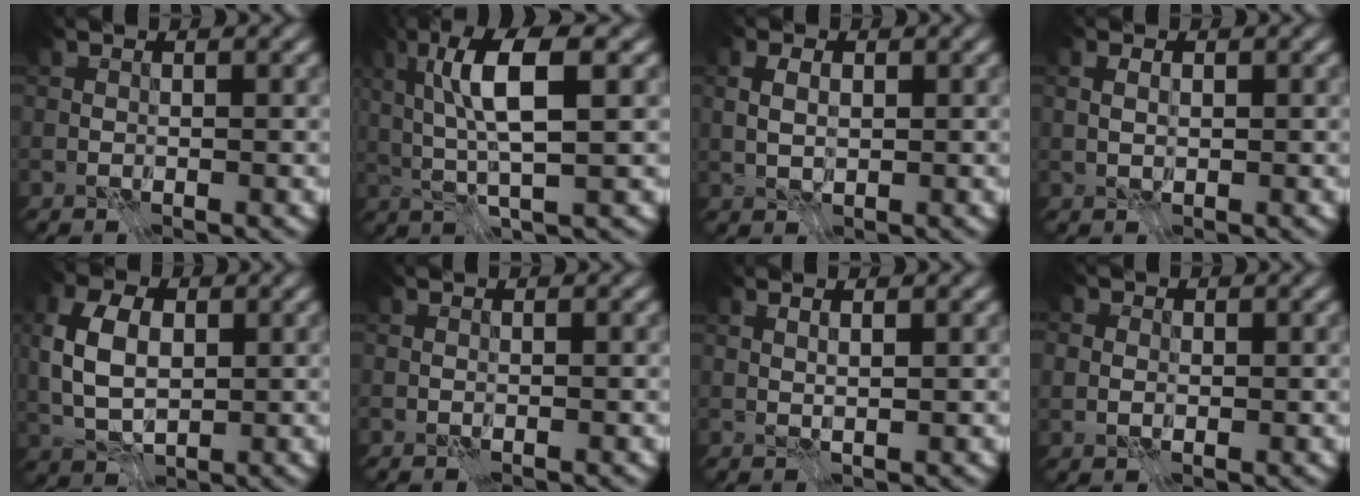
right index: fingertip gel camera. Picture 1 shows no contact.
{"total": 6.7, "force": [1.6, 1.8, 6.3], "torque": [-0.117, 0.006, 0.029]}
{"total": 1.7, "force": [0.5, 1.3, 1.0], "torque": [-0.019, -0.001, 0.011]}
{"total": 0.9, "force": [0.3, 0.8, 0.4], "torque": [-0.006, -0.003, 0.010]}
{"total": 5.9, "force": [0.8, 4.1, 4.2], "torque": [-0.097, 0.006, 0.012]}
{"total": 0.6, "force": [-0.4, -0.2, -0.4], "torque": [0.012, -0.002, -0.006]}
{"total": 1.4, "force": [1.1, 0.3, 0.8], "torque": [0.003, -0.003, 0.002]}
{"total": 1.5, "force": [0.1, 1.4, 0.6], "torque": [-0.009, -0.002, 0.000]}